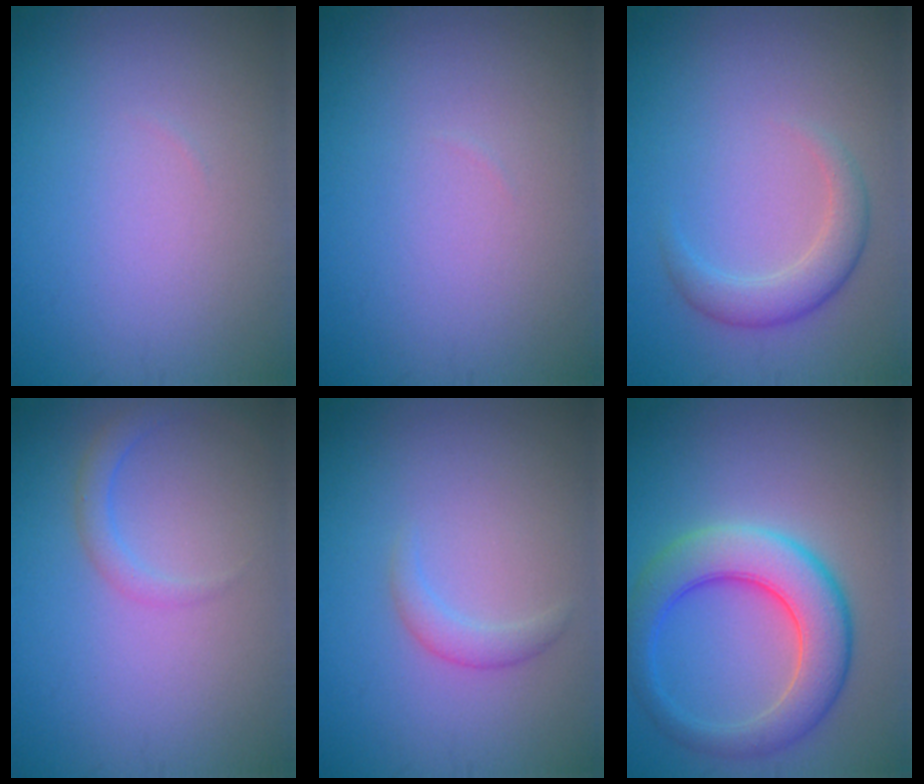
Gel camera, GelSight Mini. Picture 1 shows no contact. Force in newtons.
{"total": 0.0}
{"total": 2.7, "press": 2.7, "slide": 0.2}
{"total": 1.6, "press": 1.6, "slide": 0.1}
{"total": 1.4, "press": 1.4, "slide": 0.2}
{"total": 7.0, "press": 7.0, "slide": 0.3}